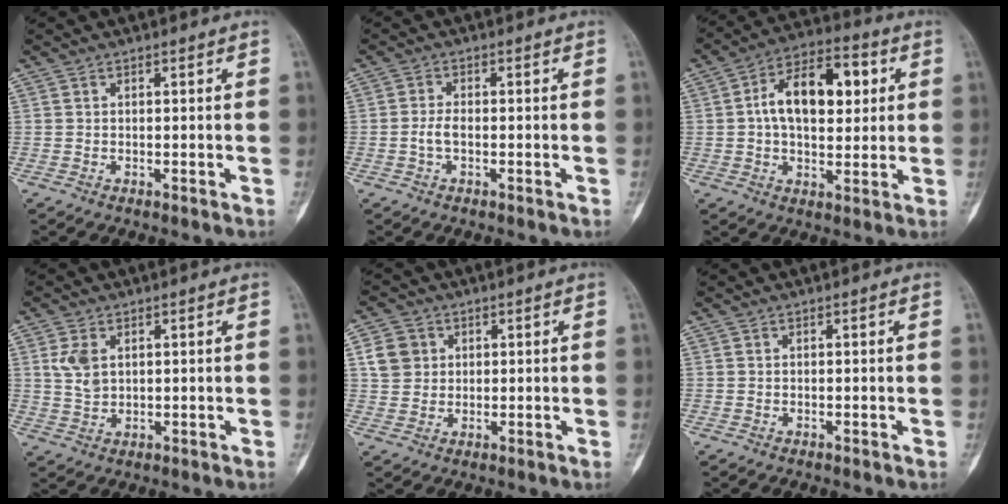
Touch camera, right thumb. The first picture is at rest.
{"total": 2.3, "force": [-0.6, 1.1, 2.0], "torque": [-0.042, 0.008, -0.013]}
{"total": 15.2, "force": [2.8, 8.6, 12.2], "torque": [-0.171, 0.017, 0.036]}
{"total": 4.7, "force": [1.6, 2.9, 3.2], "torque": [-0.061, -0.005, 0.040]}
{"total": 5.9, "force": [1.9, 5.2, 2.0], "torque": [-0.015, -0.002, 0.036]}
{"total": 0.0}